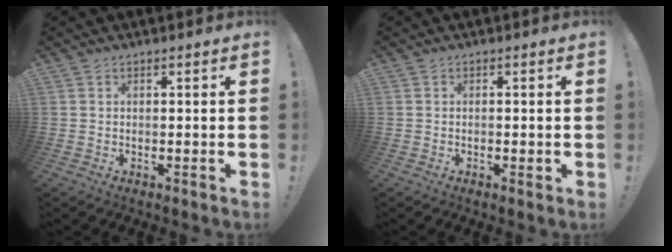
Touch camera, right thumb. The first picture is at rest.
{"total": 1.0, "force": [-0.5, 0.3, 0.8], "torque": [-0.011, 0.000, -0.008]}